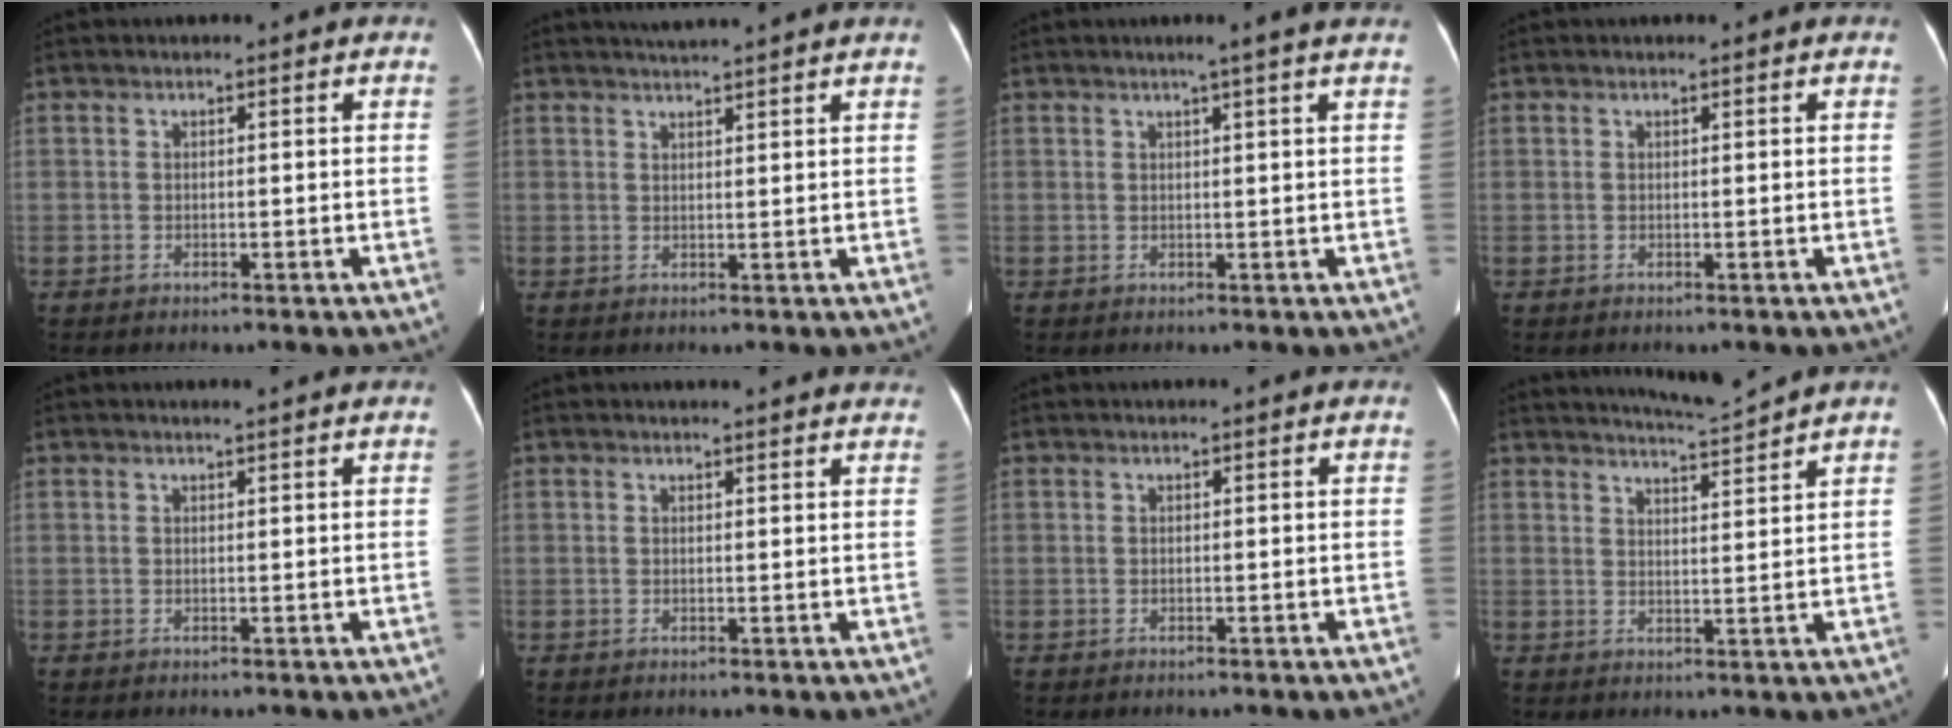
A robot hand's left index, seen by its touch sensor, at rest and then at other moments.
{"total": 5.0, "force": [4.6, -0.7, 1.9], "torque": [-0.028, 0.022, 0.062]}
{"total": 3.5, "force": [2.6, -0.9, 2.1], "torque": [-0.030, 0.007, 0.033]}
{"total": 0.0}
{"total": 1.6, "force": [1.5, -0.2, 0.7], "torque": [-0.012, 0.006, 0.024]}
{"total": 10.3, "force": [9.9, 1.5, 2.7], "torque": [-0.014, 0.010, 0.092]}
{"total": 0.9, "force": [0.8, 0.0, 0.3], "torque": [-0.006, 0.012, 0.015]}
{"total": 5.1, "force": [4.8, -1.7, 0.5], "torque": [-0.018, -0.015, 0.080]}